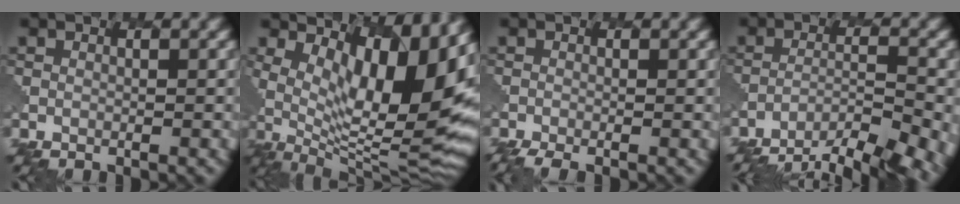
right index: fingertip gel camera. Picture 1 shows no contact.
{"total": 13.8, "force": [4.7, 5.2, 11.8], "torque": [-0.168, -0.011, 0.095]}
{"total": 3.2, "force": [-2.3, 0.8, 2.1], "torque": [-0.026, -0.007, -0.037]}
{"total": 10.1, "force": [-8.5, 3.3, 4.5], "torque": [-0.063, -0.015, -0.108]}